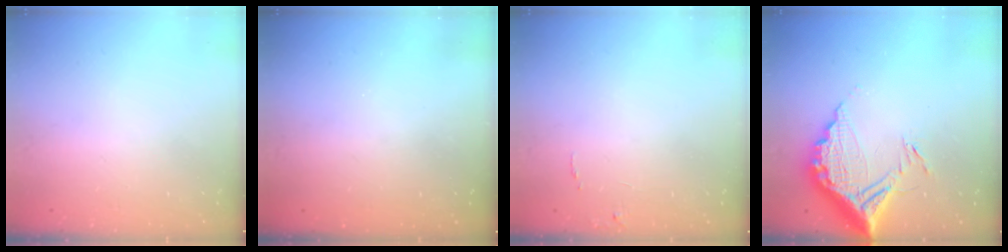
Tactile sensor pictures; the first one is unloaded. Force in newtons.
{"total": 3.2, "press": 3.2, "slide": 0.1}
{"total": 5.6, "press": 5.6, "slide": 0.4}
{"total": 14.7, "press": 14.7, "slide": 1.2}